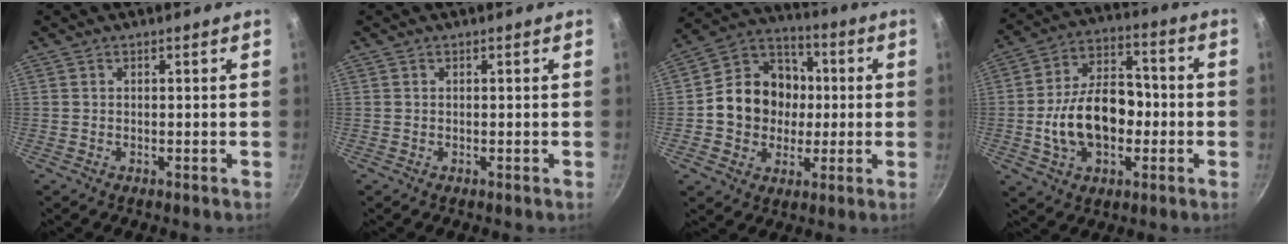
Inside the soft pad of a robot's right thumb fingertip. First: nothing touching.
{"total": 0.0}
{"total": 15.3, "force": [-0.3, 13.3, 7.6], "torque": [-0.092, 0.028, -0.015]}
{"total": 16.6, "force": [-2.5, 10.8, 12.4], "torque": [-0.176, 0.041, -0.047]}